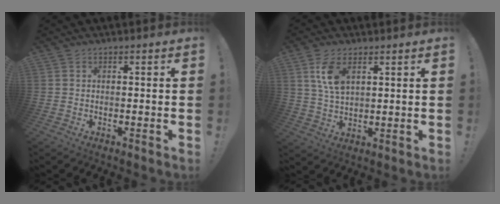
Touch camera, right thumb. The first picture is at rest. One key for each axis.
{"total": 8.3, "fx": 4.0, "fy": 4.2, "fz": 5.9, "tx": -0.109, "ty": -0.011, "tz": 0.072}